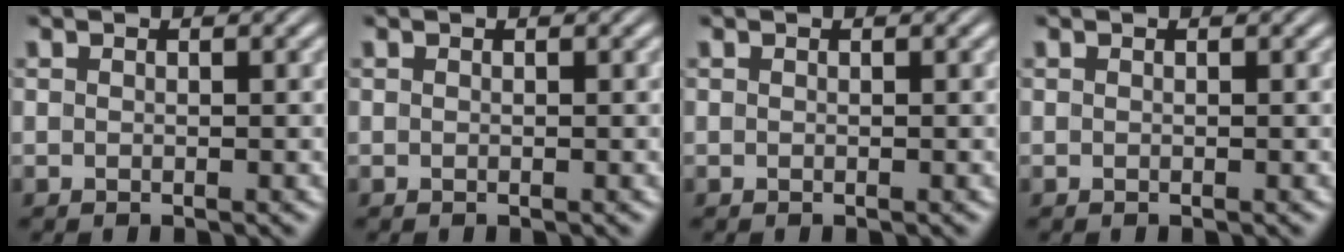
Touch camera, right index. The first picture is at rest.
{"total": 0.0}
{"total": 0.0}
{"total": 0.0}